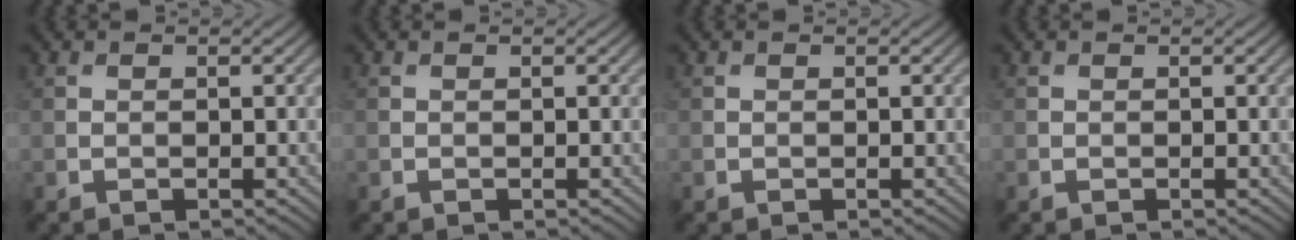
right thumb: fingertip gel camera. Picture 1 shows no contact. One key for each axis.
{"total": 0.0}
{"total": 0.0}
{"total": 0.0}